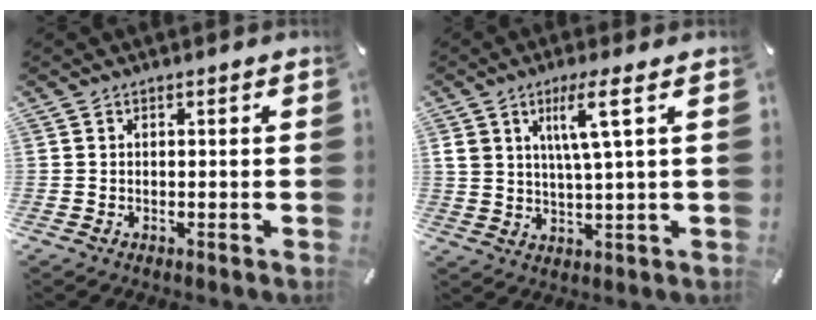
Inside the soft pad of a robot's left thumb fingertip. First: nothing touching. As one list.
[{"total": 8.5, "force": [3.6, 1.3, 7.6], "torque": [-0.148, 0.000, 0.058]}]